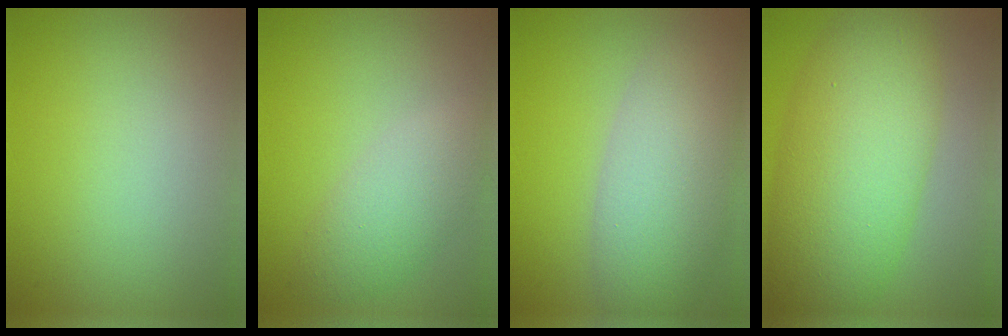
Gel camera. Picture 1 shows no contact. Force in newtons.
{"total": 3.6, "press": 3.6, "slide": 0.2}
{"total": 6.9, "press": 6.9, "slide": 0.3}
{"total": 9.4, "press": 9.4, "slide": 0.2}